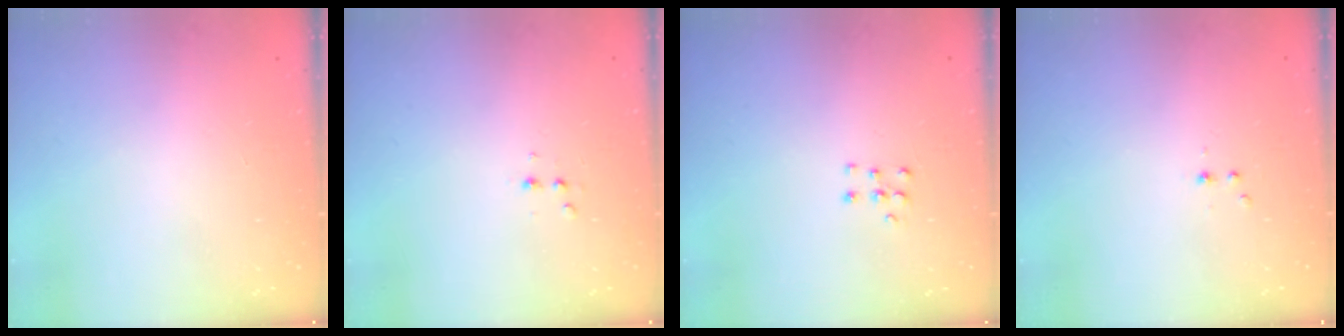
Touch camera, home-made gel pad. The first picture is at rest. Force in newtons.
{"total": 3.1, "press": 3.0, "slide": 0.9}
{"total": 4.6, "press": 4.5, "slide": 0.5}
{"total": 2.2, "press": 1.9, "slide": 1.2}